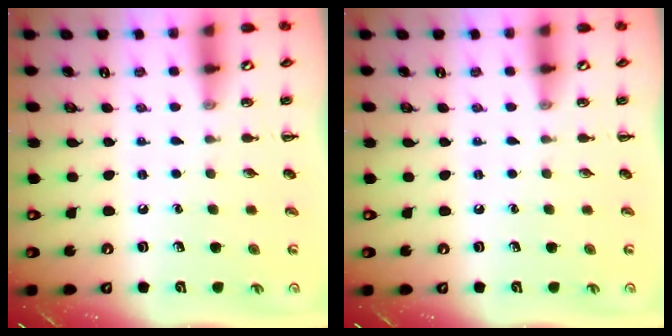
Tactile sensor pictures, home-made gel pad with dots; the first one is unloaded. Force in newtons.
{"total": 0.0}